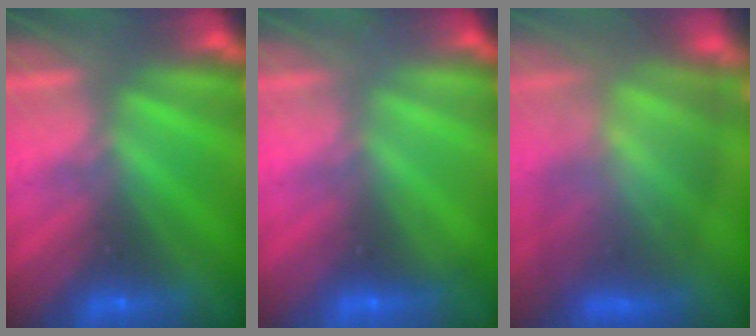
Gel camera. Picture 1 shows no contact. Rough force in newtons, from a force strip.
{"total": 2.2}
{"total": 11.8}